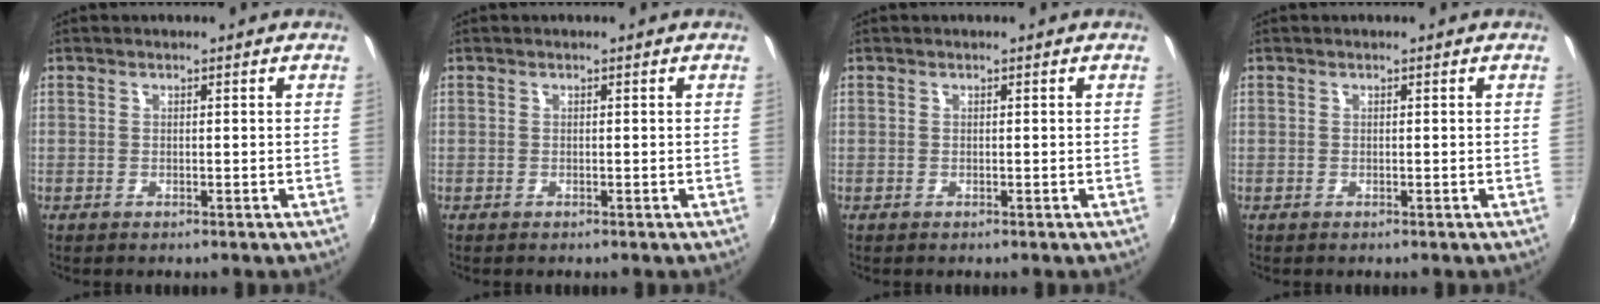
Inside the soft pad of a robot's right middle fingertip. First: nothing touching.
{"total": 0.0}
{"total": 0.0}
{"total": 0.0}